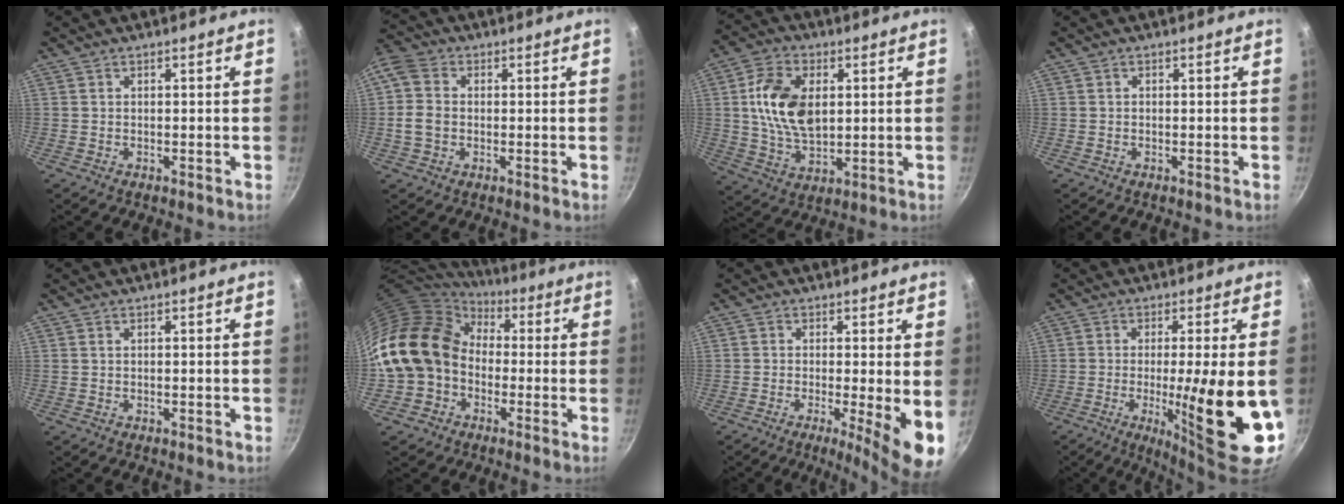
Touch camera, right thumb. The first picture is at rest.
{"total": 7.5, "force": [-0.2, 6.0, 4.5], "torque": [-0.083, 0.014, -0.016]}
{"total": 13.5, "force": [2.2, 8.4, 10.3], "torque": [-0.173, -0.004, 0.041]}
{"total": 0.0}
{"total": 0.0}
{"total": 15.8, "force": [-0.1, 13.4, 8.5], "torque": [-0.134, 0.042, -0.016]}
{"total": 8.8, "force": [-1.4, 1.3, 8.6], "torque": [-0.115, -0.013, -0.019]}
{"total": 17.0, "force": [-3.1, 2.7, 16.5], "torque": [-0.240, -0.012, -0.037]}